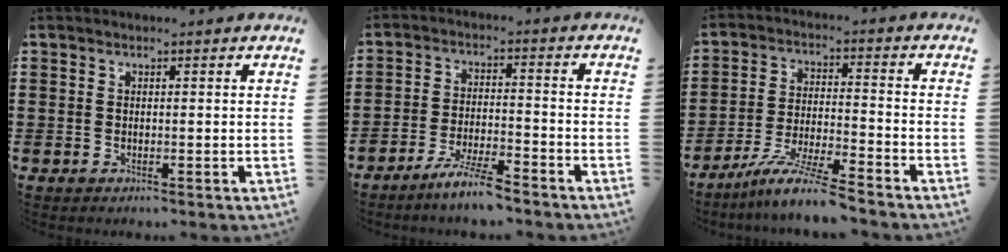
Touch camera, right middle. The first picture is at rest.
{"total": 5.9, "force": [-5.3, 0.6, 2.5], "torque": [-0.053, -0.001, -0.102]}
{"total": 8.5, "force": [-7.3, -0.4, 4.2], "torque": [-0.087, -0.010, -0.143]}